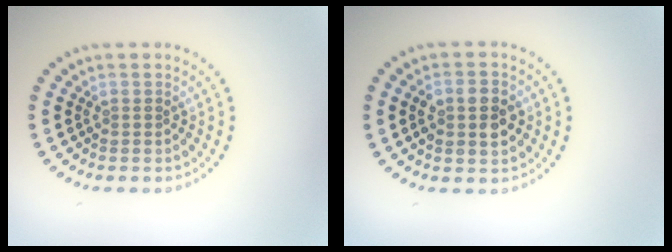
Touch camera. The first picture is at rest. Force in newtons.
{"total": 3.8, "press": 3.8, "slide": 0.2}